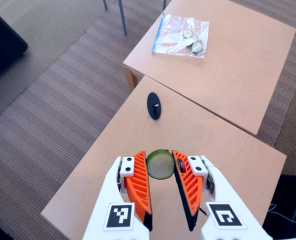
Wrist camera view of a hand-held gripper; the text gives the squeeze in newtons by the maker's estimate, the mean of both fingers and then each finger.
{"total": 8.3, "left": 7.8, "right": 8.7}